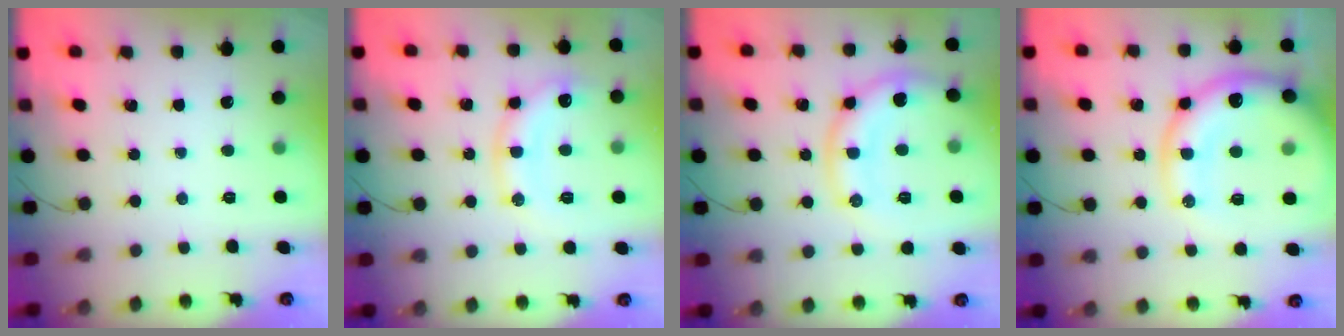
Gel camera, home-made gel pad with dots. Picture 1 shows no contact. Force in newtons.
{"total": 10.8, "press": 10.7, "slide": 0.6}
{"total": 12.2, "press": 12.2, "slide": 0.6}
{"total": 21.6, "press": 21.1, "slide": 4.6}